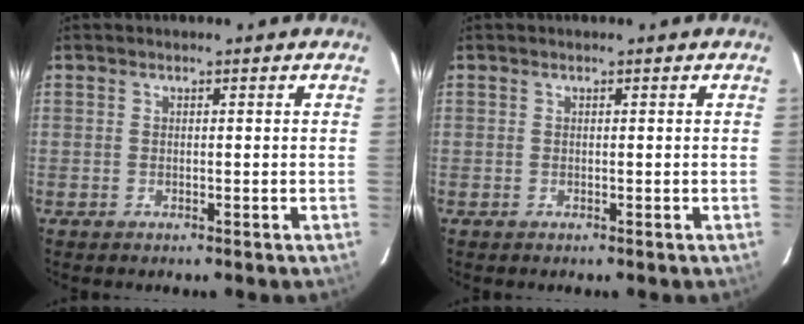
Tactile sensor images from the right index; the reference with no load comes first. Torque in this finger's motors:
{"motor_torque": [0.00, 0.00, 0.00, 0.00]}